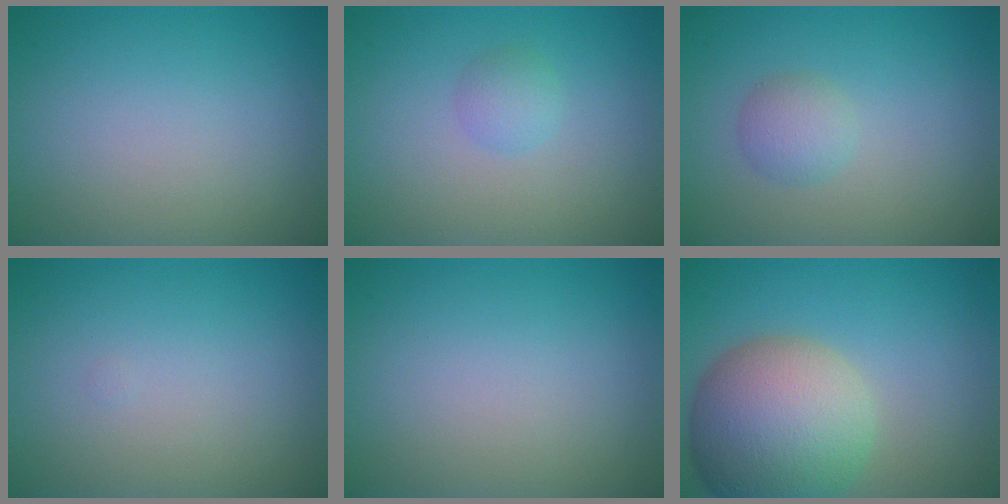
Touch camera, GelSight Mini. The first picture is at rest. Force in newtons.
{"total": 1.5, "press": 1.5, "slide": 0.0}
{"total": 2.0, "press": 2.0, "slide": 0.1}
{"total": 0.0}
{"total": 0.0}
{"total": 11.0, "press": 11.0, "slide": 0.6}